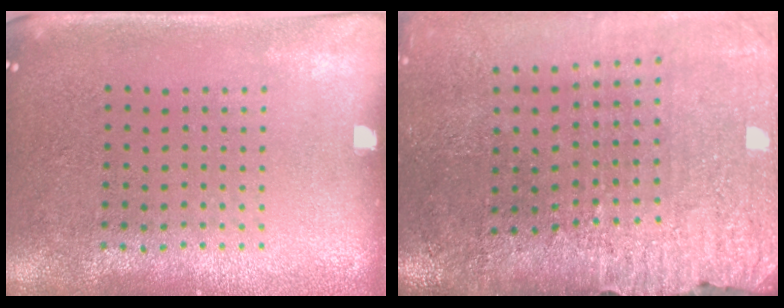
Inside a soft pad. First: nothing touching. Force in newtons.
{"total": 4.0, "press": 3.4, "slide": 2.1}